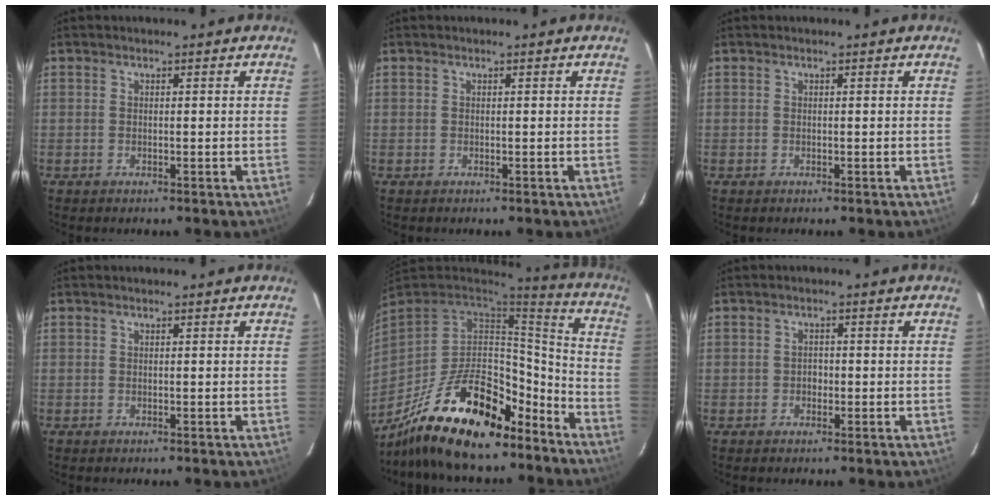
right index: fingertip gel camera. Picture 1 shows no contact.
{"total": 0.0}
{"total": 0.0}
{"total": 0.0}
{"total": 26.3, "force": [-18.8, 10.9, 14.8], "torque": [-0.285, 0.008, -0.288]}
{"total": 1.3, "force": [-0.5, 1.2, 0.4], "torque": [-0.005, 0.003, -0.006]}